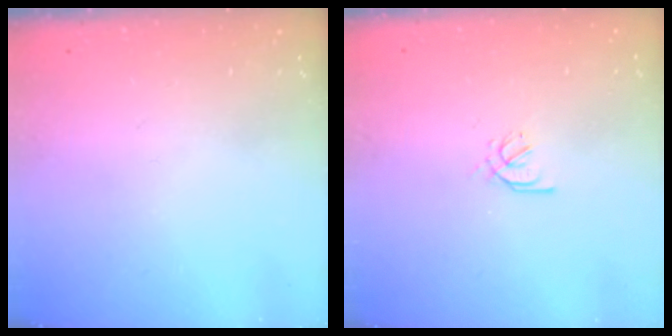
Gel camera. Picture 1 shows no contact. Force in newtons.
{"total": 2.6, "press": 2.5, "slide": 0.7}